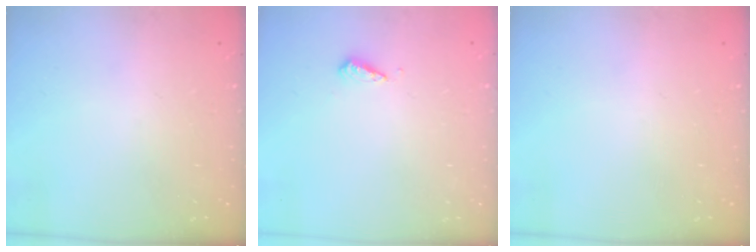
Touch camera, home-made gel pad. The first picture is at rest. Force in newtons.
{"total": 2.8, "press": 2.8, "slide": 0.7}
{"total": 0.0}